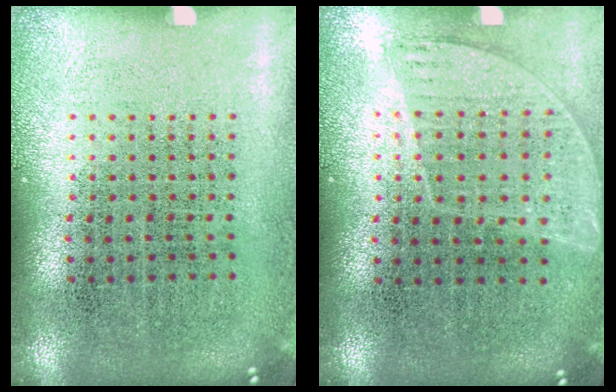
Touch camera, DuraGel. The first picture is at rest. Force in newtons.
{"total": 0.9, "press": 0.7, "slide": 0.5}